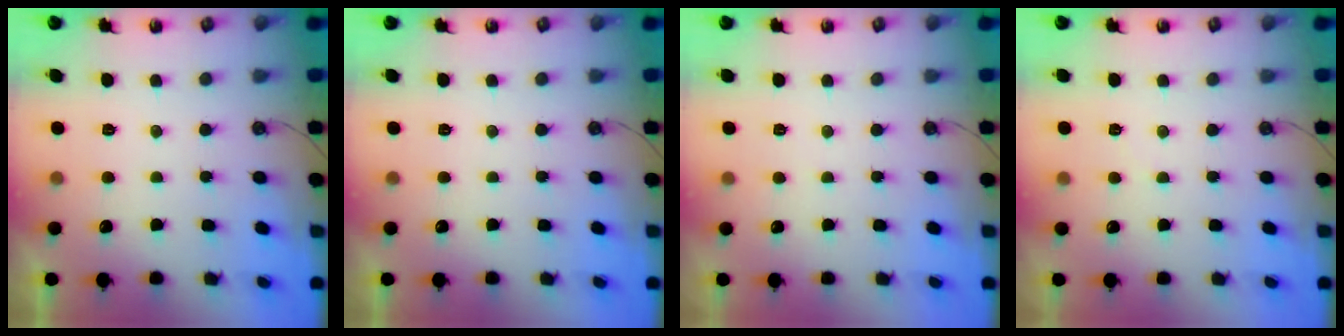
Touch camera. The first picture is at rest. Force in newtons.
{"total": 0.0}
{"total": 2.0, "press": 1.9, "slide": 0.5}
{"total": 2.4, "press": 2.4, "slide": 0.4}